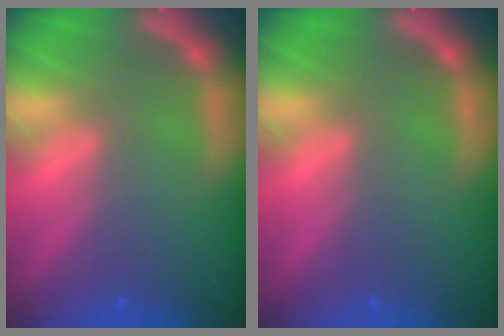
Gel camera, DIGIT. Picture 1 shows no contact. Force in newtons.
{"total": 0.0}